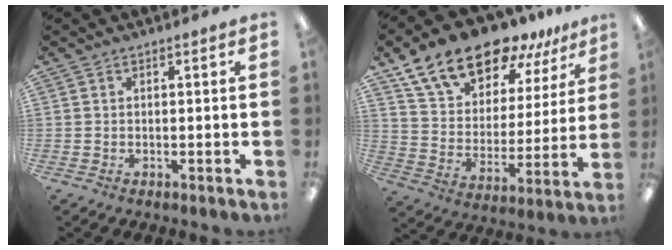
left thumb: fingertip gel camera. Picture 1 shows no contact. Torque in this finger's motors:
{"motor_torque": [0.82, 0.82, 1.39, -1.38, 0.13]}